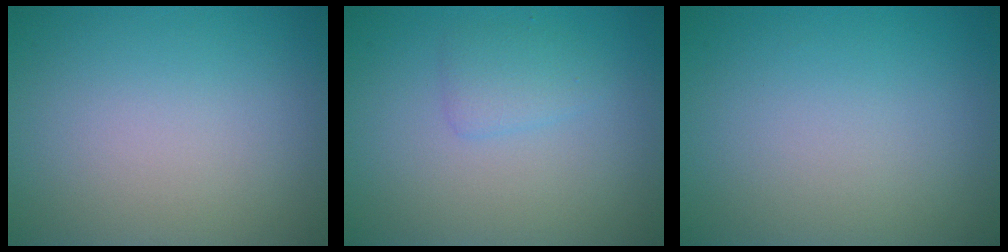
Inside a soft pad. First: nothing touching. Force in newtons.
{"total": 1.6, "press": 1.6, "slide": 0.1}
{"total": 0.0}